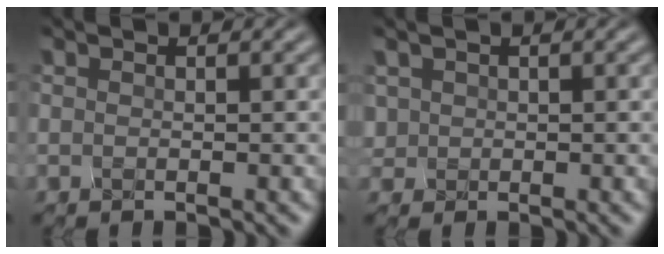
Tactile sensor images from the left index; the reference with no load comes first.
{"total": 1.3, "force": [0.3, -0.3, -1.2], "torque": [0.006, 0.007, 0.025]}